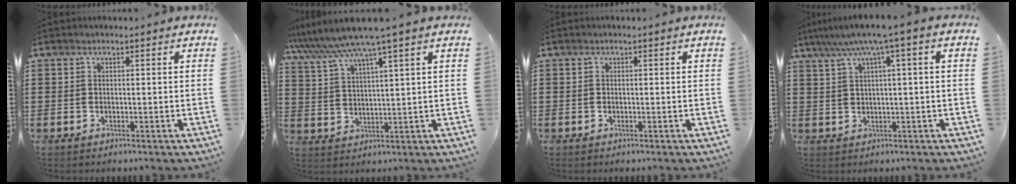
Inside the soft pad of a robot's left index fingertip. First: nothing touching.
{"total": 6.8, "force": [5.6, -0.9, 3.8], "torque": [-0.092, -0.030, 0.094]}
{"total": 0.0}
{"total": 5.2, "force": [2.1, -0.3, 4.7], "torque": [-0.095, -0.005, 0.031]}